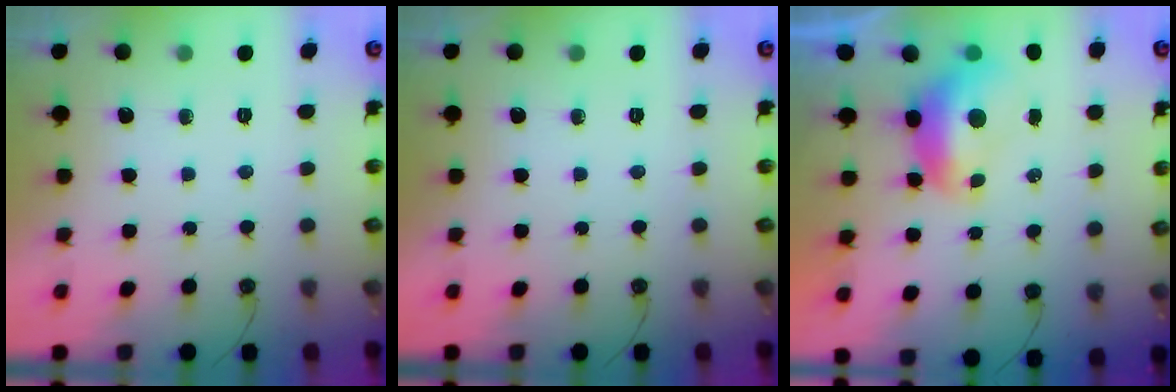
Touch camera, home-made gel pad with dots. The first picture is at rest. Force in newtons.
{"total": 0.0}
{"total": 1.7, "press": 1.5, "slide": 0.7}